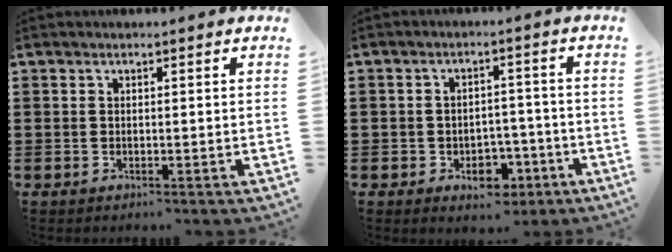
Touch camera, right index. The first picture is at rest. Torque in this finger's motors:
{"motor_torque": [-1.42, 0.70, -1.05, -0.21]}